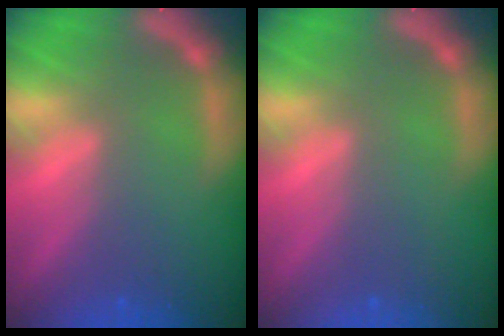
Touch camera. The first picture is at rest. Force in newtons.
{"total": 0.0}